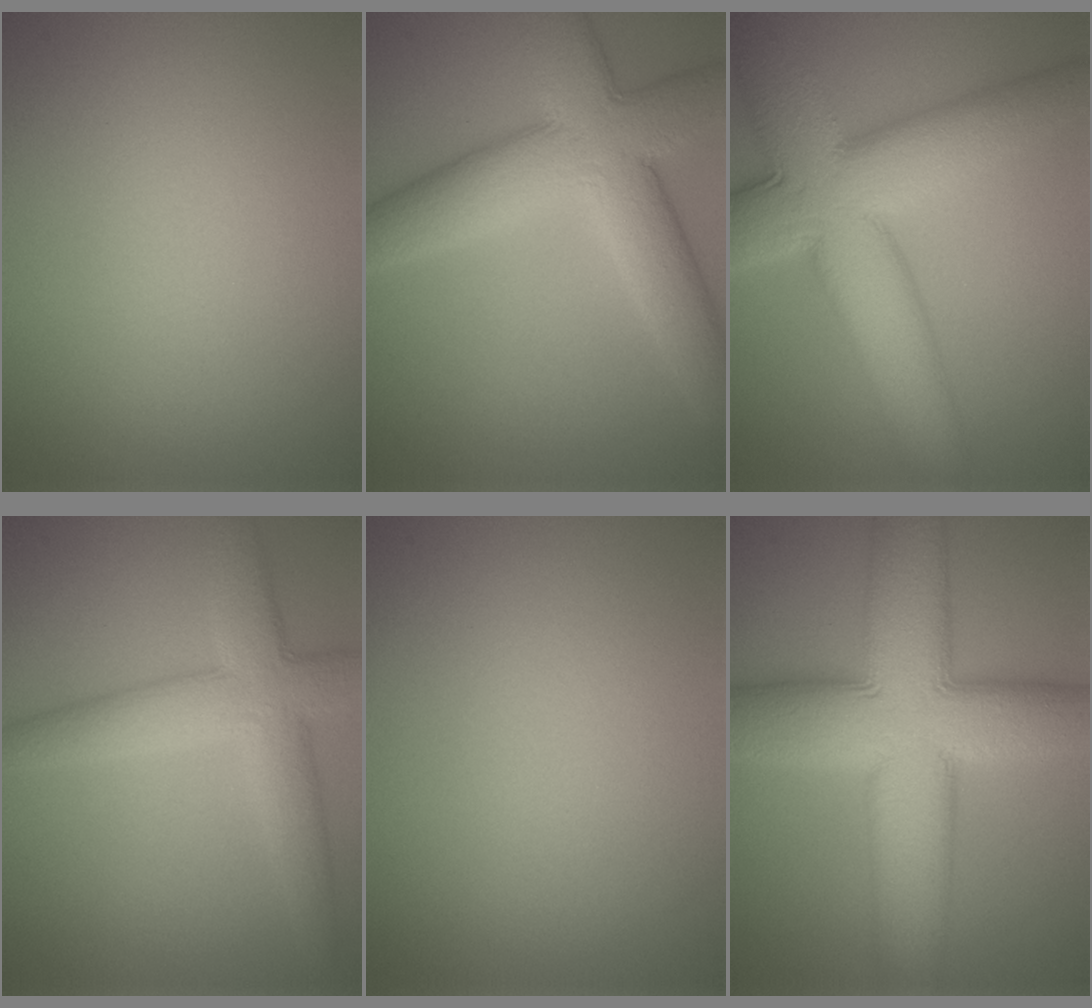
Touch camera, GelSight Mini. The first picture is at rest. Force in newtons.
{"total": 9.7, "press": 9.7, "slide": 0.4}
{"total": 12.0, "press": 12.0, "slide": 0.4}
{"total": 5.9, "press": 5.9, "slide": 0.4}
{"total": 0.0}
{"total": 14.0, "press": 13.9, "slide": 0.5}